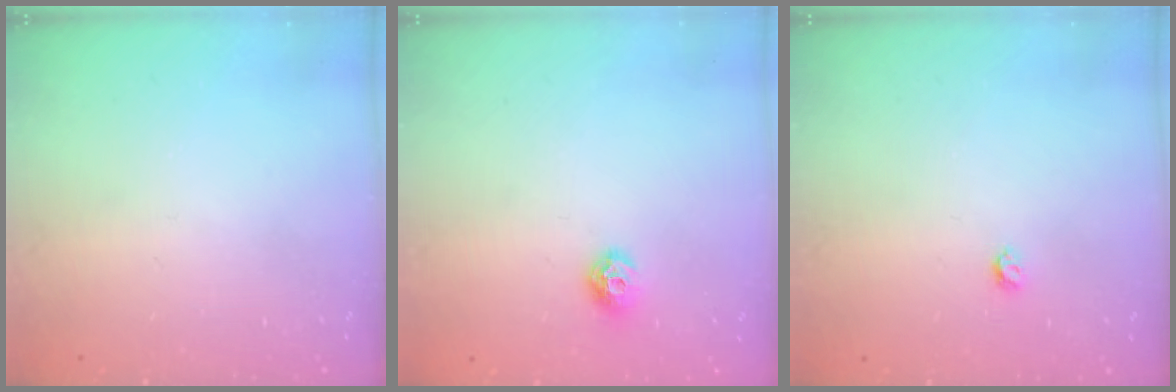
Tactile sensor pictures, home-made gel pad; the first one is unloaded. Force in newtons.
{"total": 7.0, "press": 6.9, "slide": 0.9}
{"total": 3.2, "press": 3.2, "slide": 0.5}